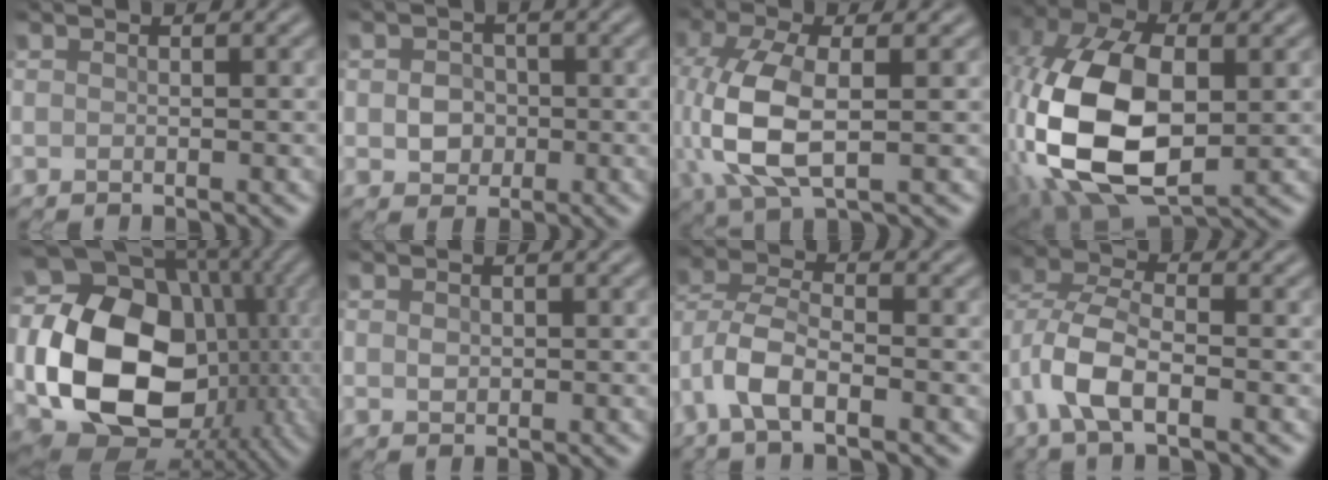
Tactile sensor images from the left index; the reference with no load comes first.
{"total": 2.7, "force": [-0.2, 2.3, 1.5], "torque": [-0.016, 0.004, -0.013]}
{"total": 7.7, "force": [-0.6, 3.4, 6.9], "torque": [-0.176, 0.002, -0.009]}
{"total": 13.2, "force": [-1.3, 7.5, 10.7], "torque": [-0.254, -0.002, -0.026]}
{"total": 19.6, "force": [-0.6, 14.7, 13.0], "torque": [-0.256, -0.030, 0.009]}
{"total": 1.1, "force": [0.3, 0.7, 0.7], "torque": [-0.014, 0.011, 0.003]}
{"total": 4.3, "force": [-2.4, 1.4, 3.3], "torque": [-0.078, 0.009, -0.055]}
{"total": 5.0, "force": [-2.1, 2.1, 4.0], "torque": [-0.092, 0.007, -0.046]}